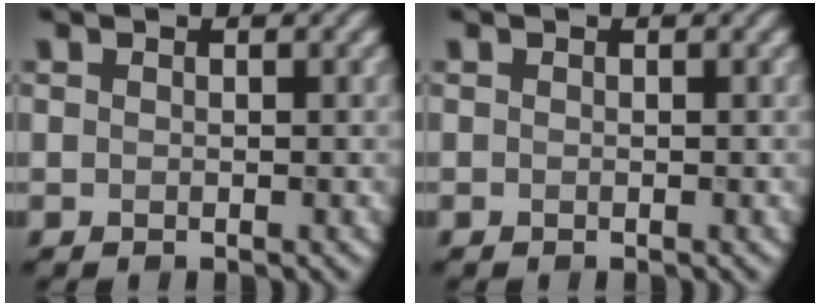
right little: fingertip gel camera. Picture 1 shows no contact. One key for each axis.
{"total": 0.0}